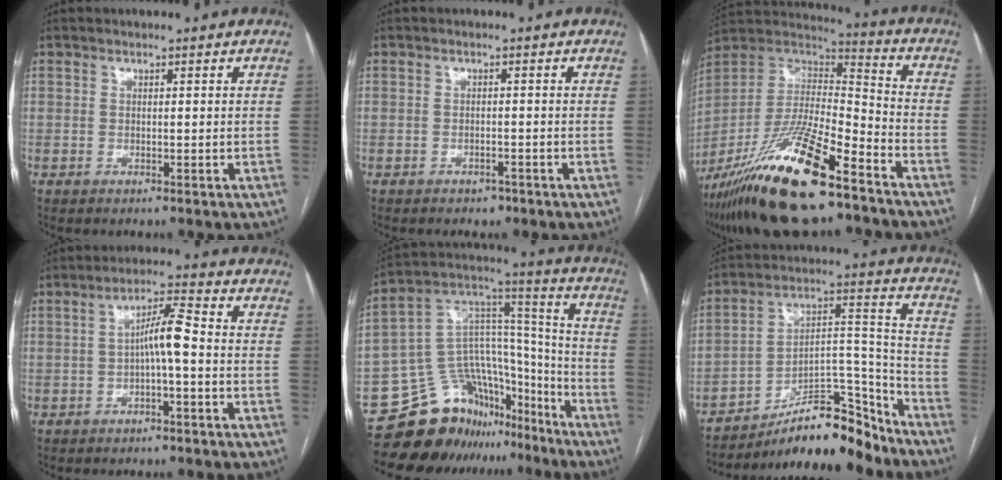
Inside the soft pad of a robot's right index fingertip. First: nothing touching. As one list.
[{"total": 1.4, "force": [-1.1, 0.8, 0.5], "torque": [-0.010, 0.001, -0.012]}, {"total": 23.3, "force": [-15.7, 4.8, 16.5], "torque": [-0.325, -0.024, -0.283]}, {"total": 5.4, "force": [-0.8, 0.4, 5.3], "torque": [-0.090, 0.019, -0.013]}, {"total": 19.2, "force": [-15.4, 10.0, 5.4], "torque": [-0.077, 0.086, -0.243]}, {"total": 17.1, "force": [-14.5, 4.1, 8.2], "torque": [-0.119, 0.044, -0.236]}]